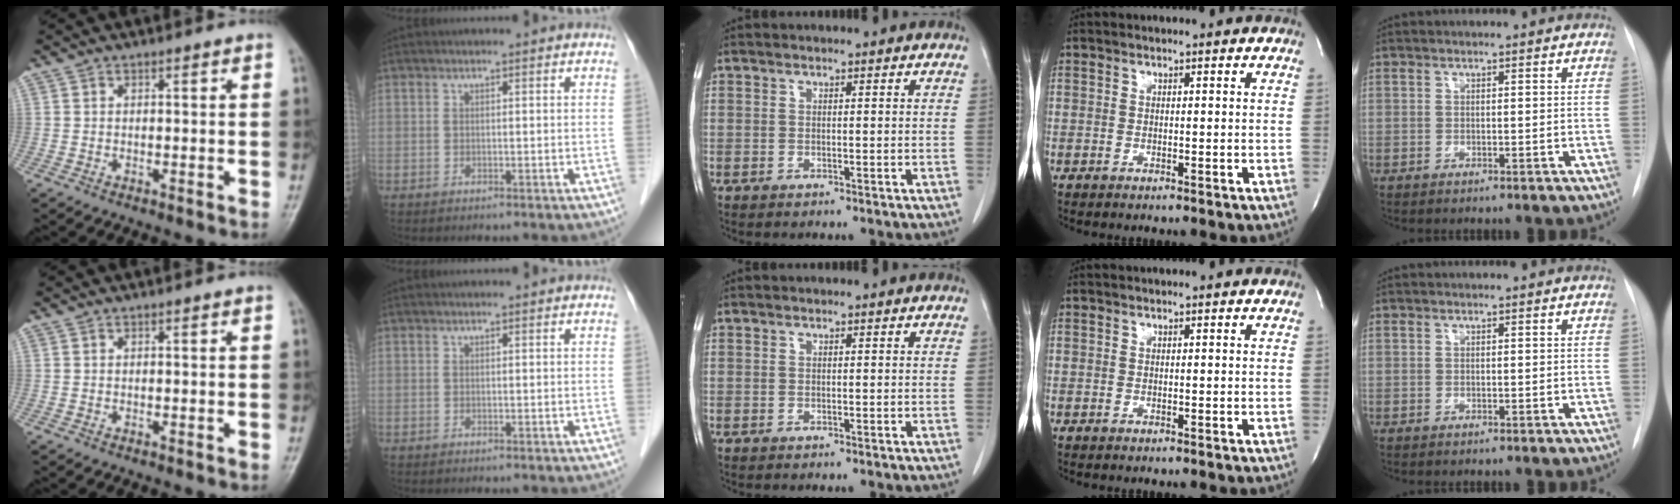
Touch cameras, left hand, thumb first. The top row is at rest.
{}